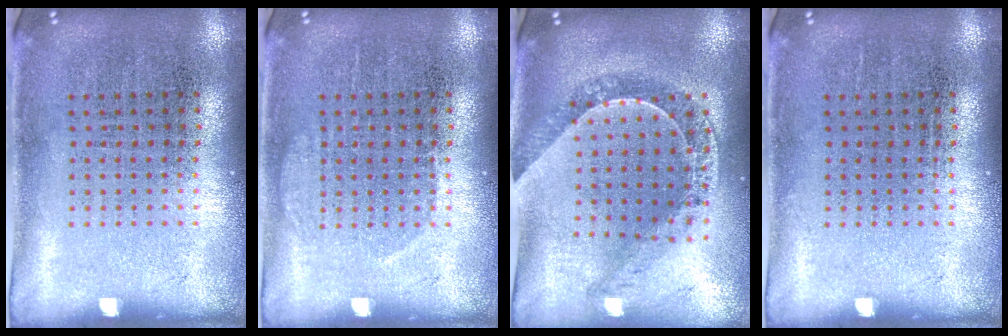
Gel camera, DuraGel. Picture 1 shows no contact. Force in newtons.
{"total": 1.1, "press": 1.1, "slide": 0.3}
{"total": 1.2, "press": 1.2, "slide": 0.2}
{"total": 0.0}